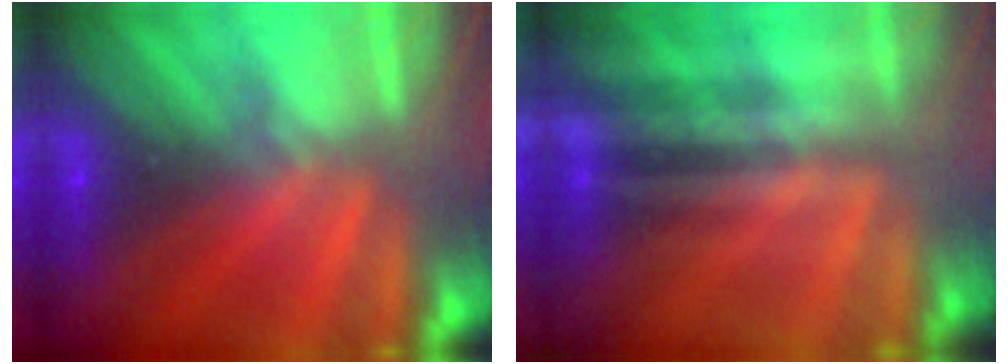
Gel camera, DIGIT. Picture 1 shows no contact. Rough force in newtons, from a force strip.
{"total": 2.2}